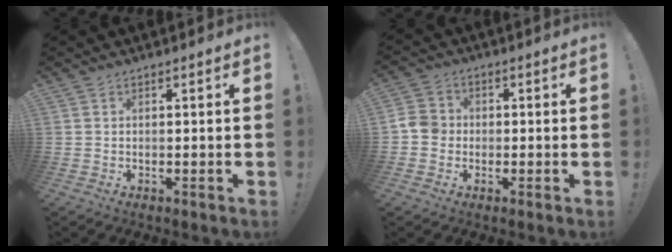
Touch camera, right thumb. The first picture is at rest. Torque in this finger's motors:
{"motor_torque": [-0.02, 0.06, -0.05, 0.08, 0.00]}